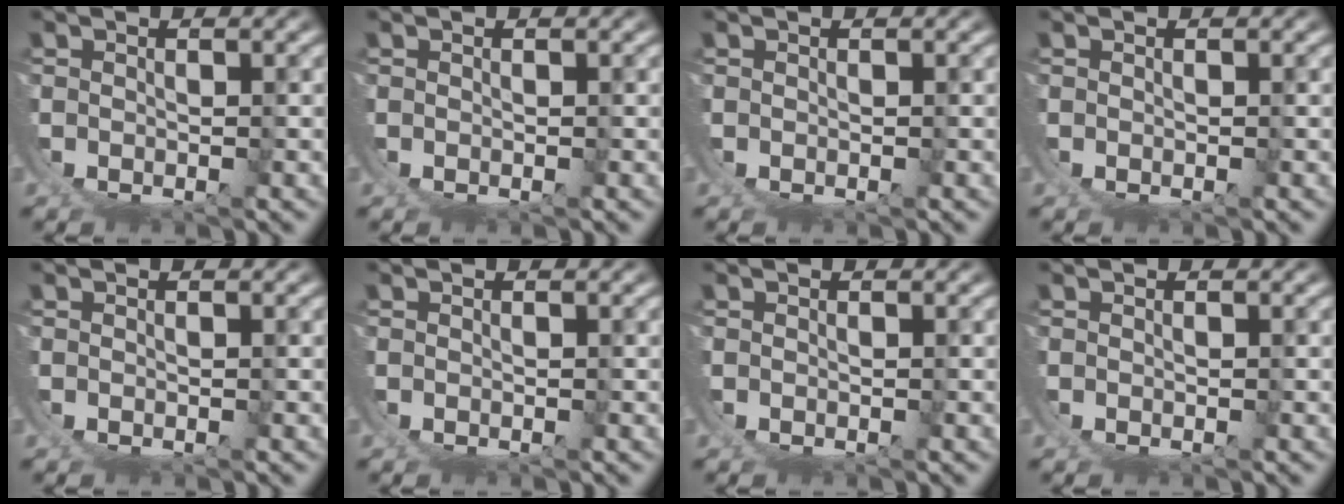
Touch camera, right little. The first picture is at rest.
{"total": 0.0}
{"total": 0.0}
{"total": 0.0}
{"total": 0.0}
{"total": 0.0}
{"total": 0.0}
{"total": 0.0}